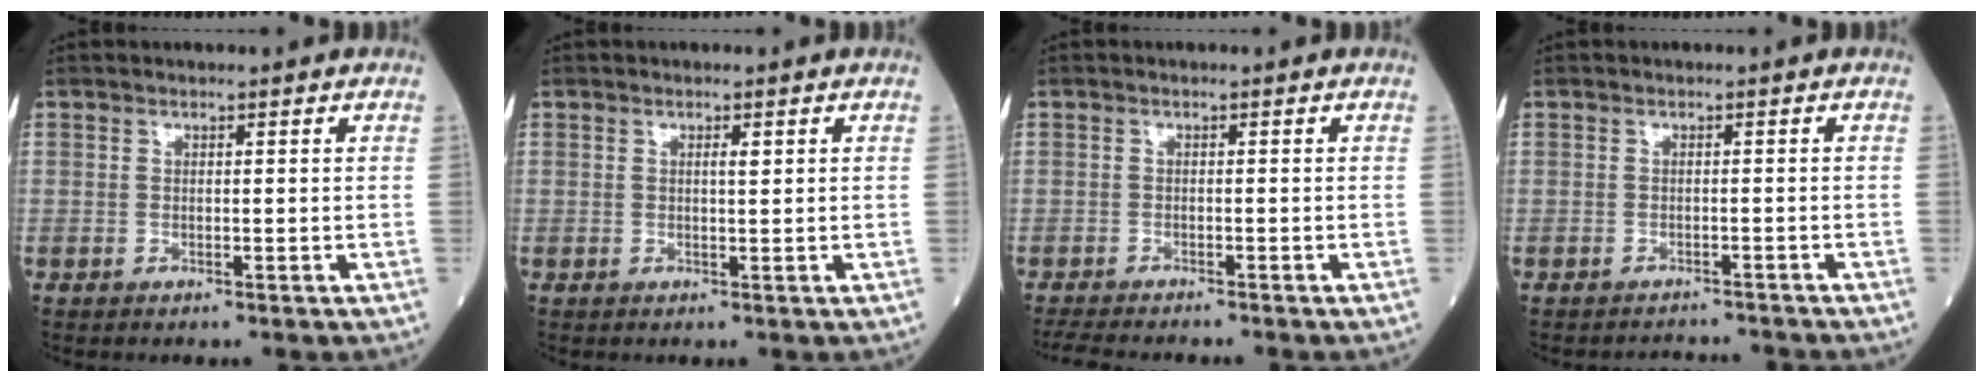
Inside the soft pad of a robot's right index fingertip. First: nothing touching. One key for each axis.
{"total": 1.0, "fx": 0.4, "fy": 0.1, "fz": 0.9, "tx": -0.016, "ty": 0.000, "tz": 0.004}
{"total": 5.4, "fx": -5.0, "fy": 0.7, "fz": 1.9, "tx": -0.030, "ty": -0.018, "tz": -0.082}
{"total": 3.6, "fx": -3.6, "fy": -0.1, "fz": -0.5, "tx": 0.009, "ty": -0.005, "tz": -0.048}